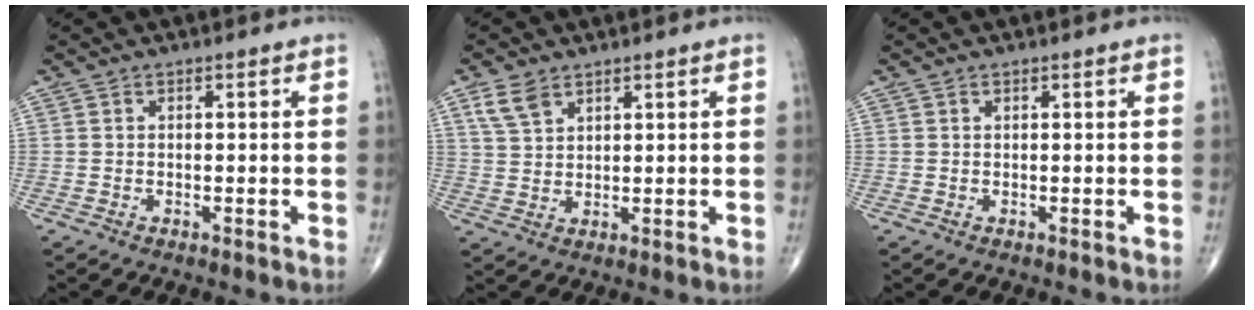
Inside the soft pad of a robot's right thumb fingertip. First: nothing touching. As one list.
[{"total": 4.8, "force": [3.0, 2.8, 2.5], "torque": [-0.044, -0.008, 0.065]}, {"total": 0.0}]